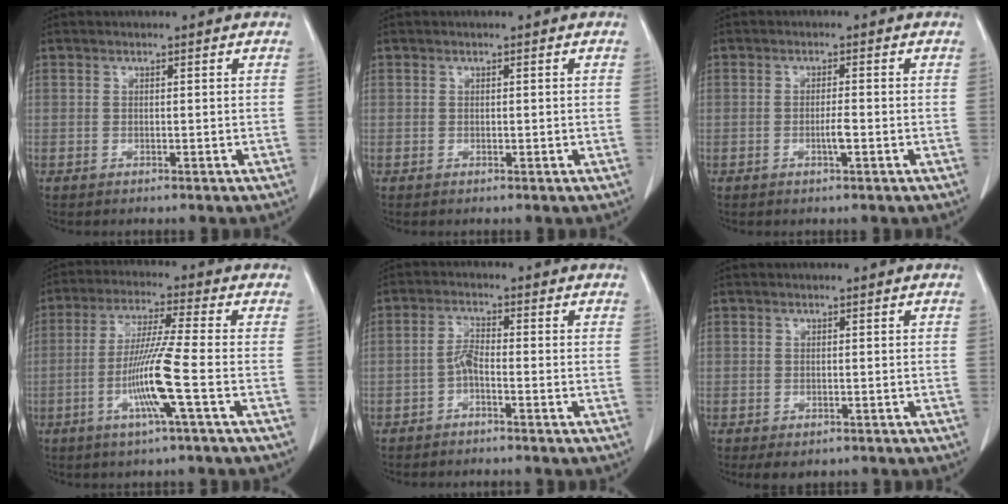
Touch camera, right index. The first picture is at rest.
{"total": 0.0}
{"total": 2.0, "force": [-0.6, 0.1, 1.9], "torque": [-0.036, -0.001, -0.011]}
{"total": 9.9, "force": [-3.0, -1.2, 9.3], "torque": [-0.184, -0.012, -0.061]}
{"total": 2.5, "force": [-1.2, 0.6, 2.1], "torque": [-0.043, 0.005, -0.026]}
{"total": 2.2, "force": [-1.4, 1.3, 1.1], "torque": [-0.010, -0.002, -0.011]}